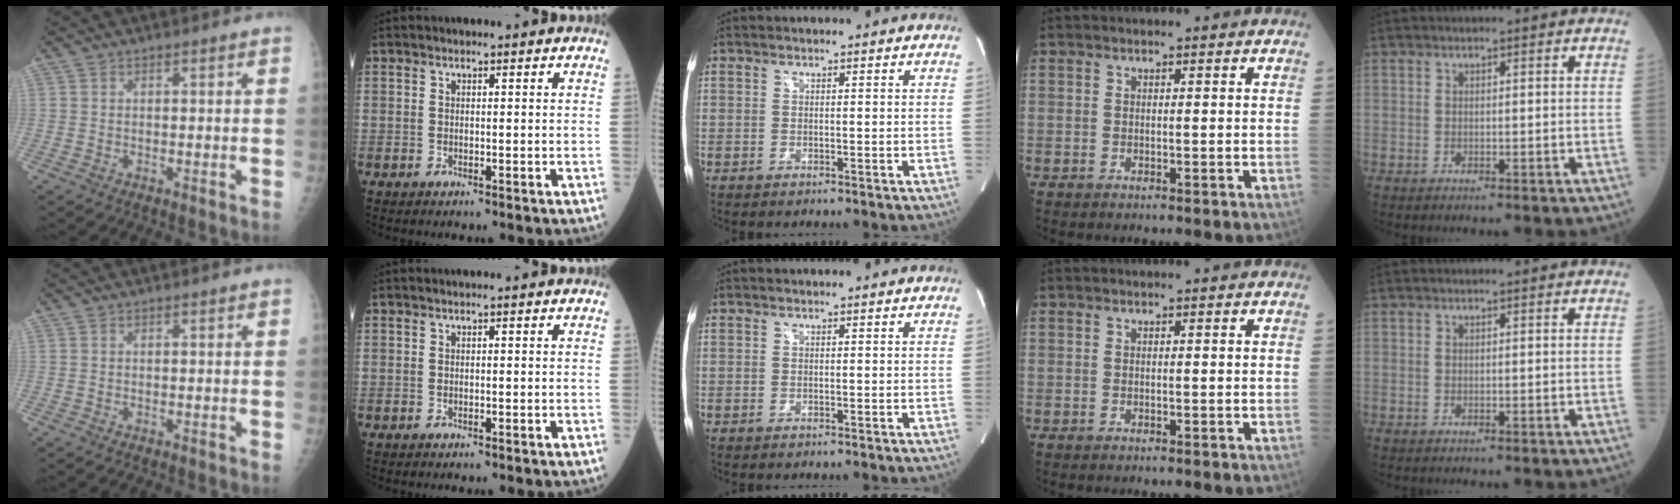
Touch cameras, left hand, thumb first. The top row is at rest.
{}